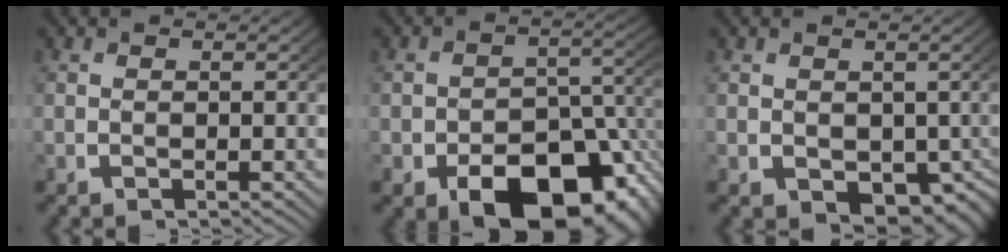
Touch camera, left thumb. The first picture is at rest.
{"total": 11.2, "force": [-4.7, 6.7, 7.7], "torque": [-0.112, -0.041, -0.051]}
{"total": 4.7, "force": [-0.9, 3.4, 3.0], "torque": [-0.044, -0.025, 0.008]}